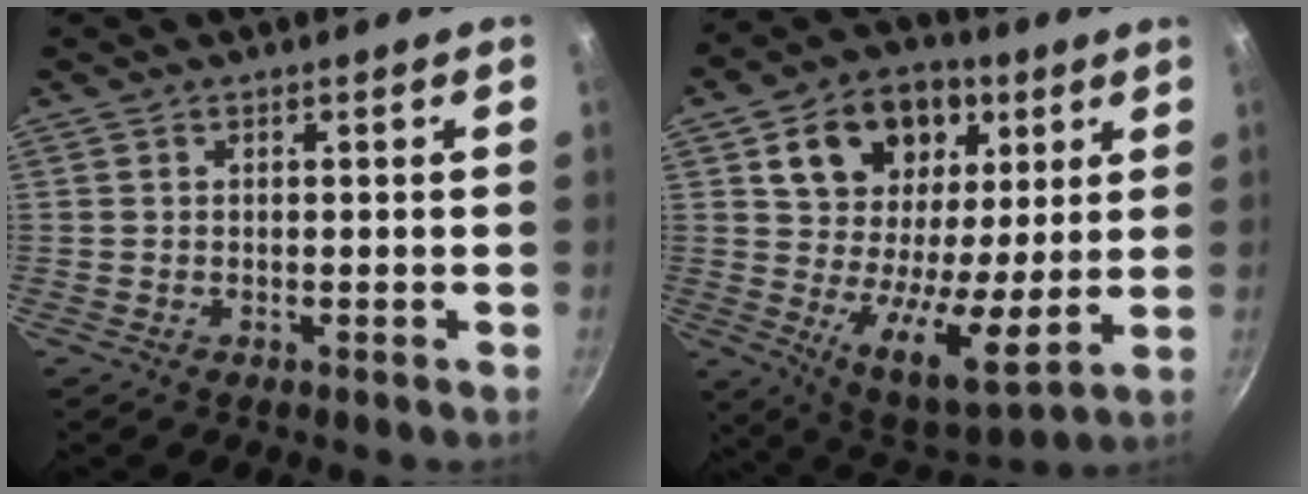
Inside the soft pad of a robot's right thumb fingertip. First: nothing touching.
{"total": 21.4, "force": [7.5, 14.6, 13.6], "torque": [-0.189, -0.030, 0.120]}